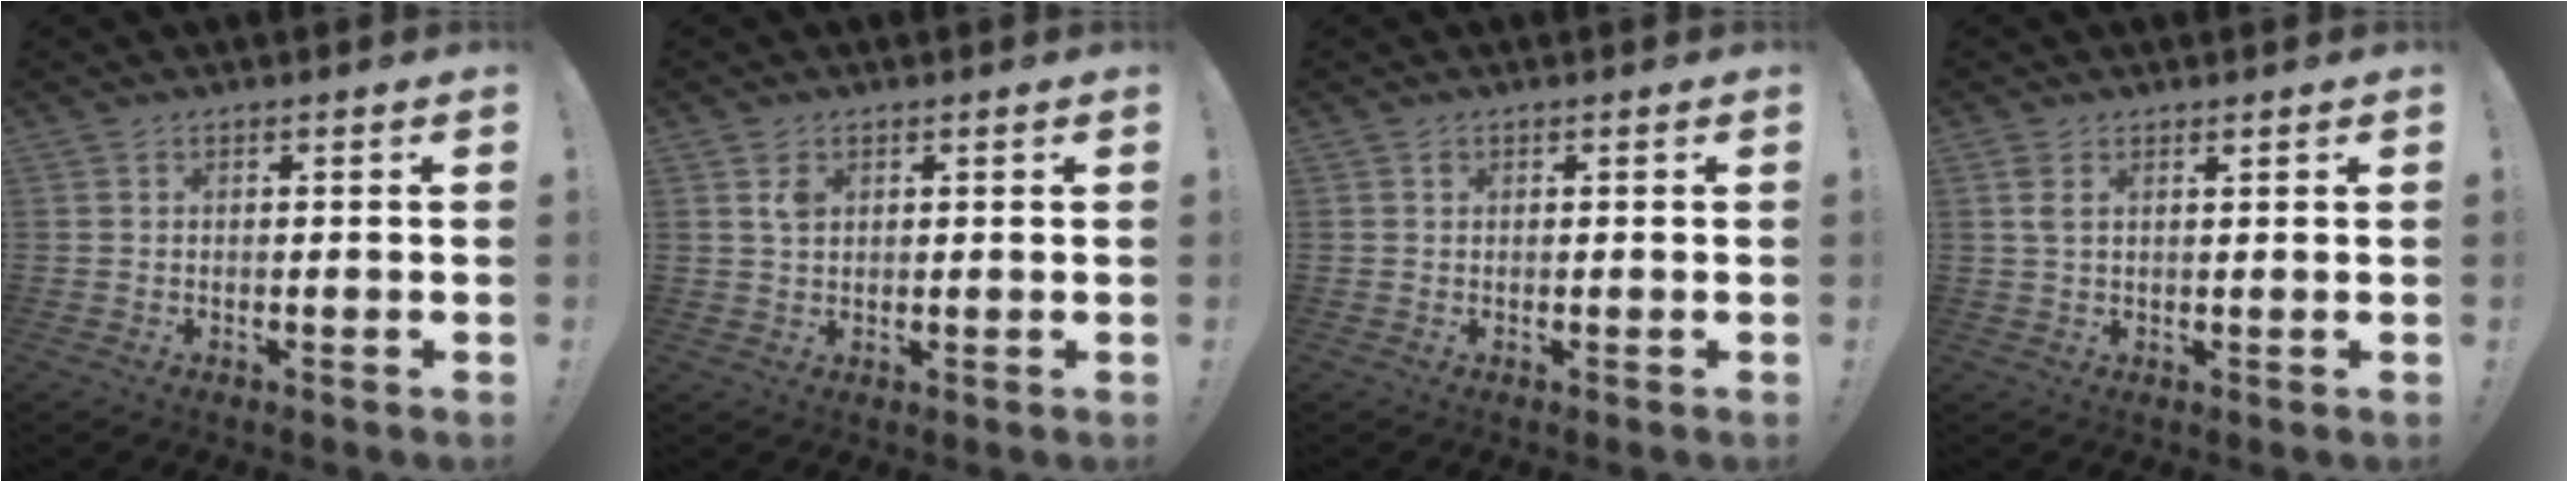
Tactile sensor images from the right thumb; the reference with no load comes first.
{"total": 2.9, "force": [1.4, 1.9, 1.7], "torque": [-0.017, -0.006, 0.021]}
{"total": 0.5, "force": [0.2, 0.5, 0.1], "torque": [0.000, 0.002, 0.004]}
{"total": 2.7, "force": [1.3, 1.2, 2.0], "torque": [-0.040, 0.002, 0.023]}